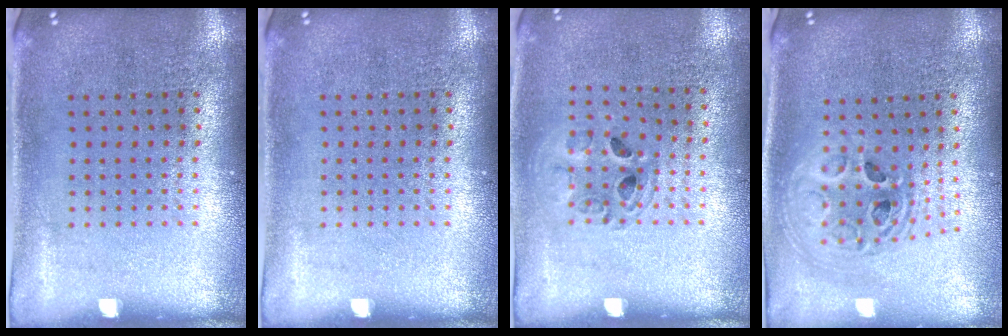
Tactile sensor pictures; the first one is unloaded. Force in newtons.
{"total": 0.0}
{"total": 1.0, "press": 1.0, "slide": 0.1}
{"total": 2.1, "press": 1.7, "slide": 1.2}